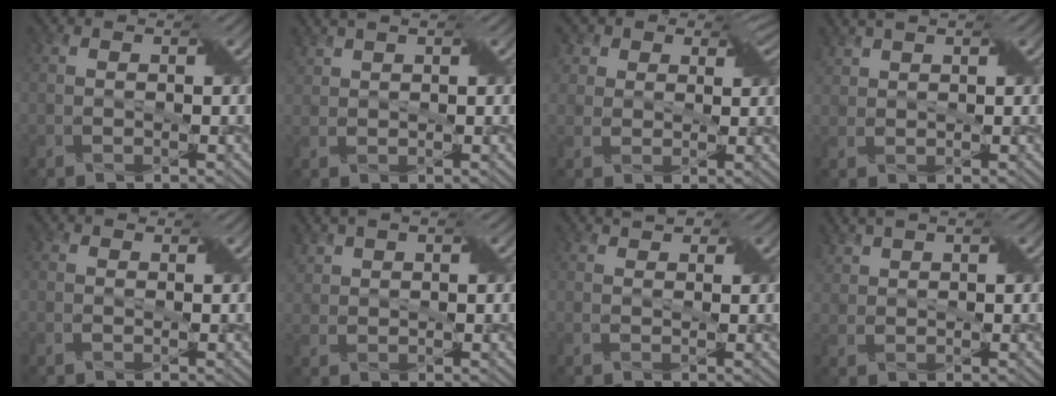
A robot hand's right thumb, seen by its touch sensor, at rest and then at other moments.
{"total": 2.5, "force": [2.0, 0.6, 1.3], "torque": [-0.037, 0.013, 0.045]}
{"total": 5.9, "force": [3.5, 4.1, 2.4], "torque": [-0.069, 0.000, 0.057]}
{"total": 2.8, "force": [2.3, 0.9, 1.3], "torque": [-0.038, 0.012, 0.050]}
{"total": 0.9, "force": [0.1, 0.7, 0.5], "torque": [-0.010, 0.003, 0.001]}
{"total": 3.4, "force": [2.2, 1.8, 1.9], "torque": [-0.047, 0.012, 0.044]}
{"total": 1.8, "force": [1.3, 1.0, 0.9], "torque": [-0.022, 0.001, 0.017]}
{"total": 3.1, "force": [2.4, 1.2, 1.6], "torque": [-0.044, 0.013, 0.051]}